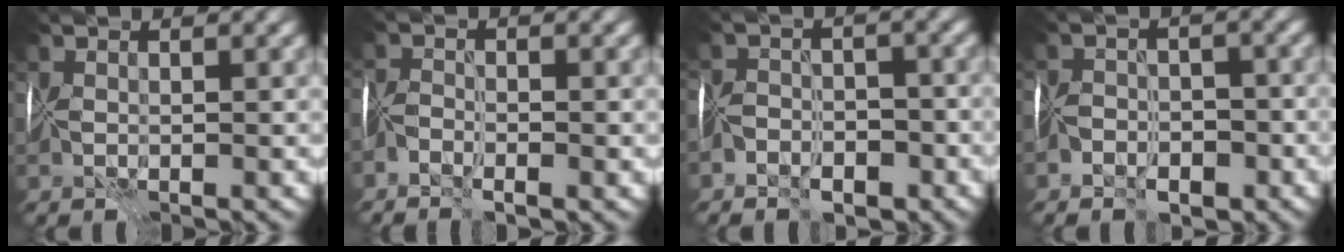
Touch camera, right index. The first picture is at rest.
{"total": 2.5, "force": [-2.0, 0.8, 1.2], "torque": [-0.020, -0.002, -0.042]}
{"total": 5.3, "force": [-4.2, 2.9, 1.4], "torque": [0.010, 0.000, -0.073]}
{"total": 4.7, "force": [-3.6, 2.7, 1.2], "torque": [0.013, 0.001, -0.066]}